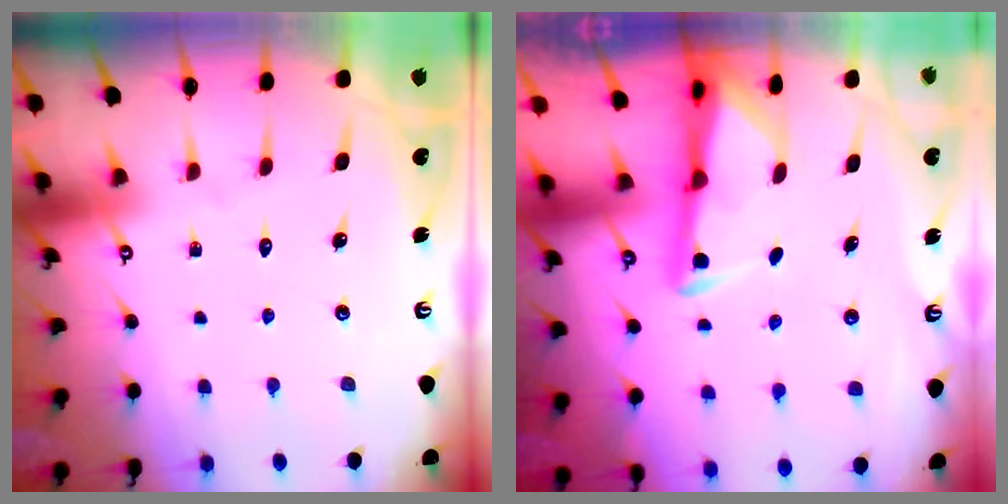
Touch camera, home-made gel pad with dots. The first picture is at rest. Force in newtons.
{"total": 3.0, "press": 2.9, "slide": 0.6}